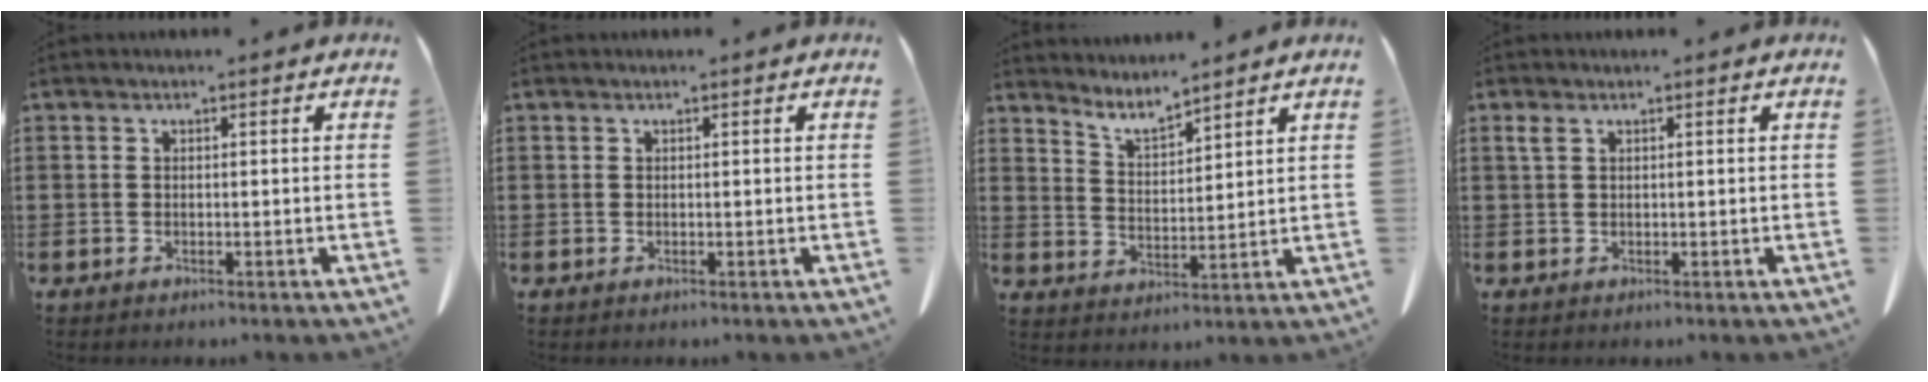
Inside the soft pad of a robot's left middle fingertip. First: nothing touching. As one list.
[{"total": 0.0}, {"total": 4.0, "force": [3.9, -0.2, 0.8], "torque": [-0.030, -0.022, 0.069]}, {"total": 1.2, "force": [0.6, 0.3, 1.0], "torque": [-0.022, 0.001, 0.011]}]